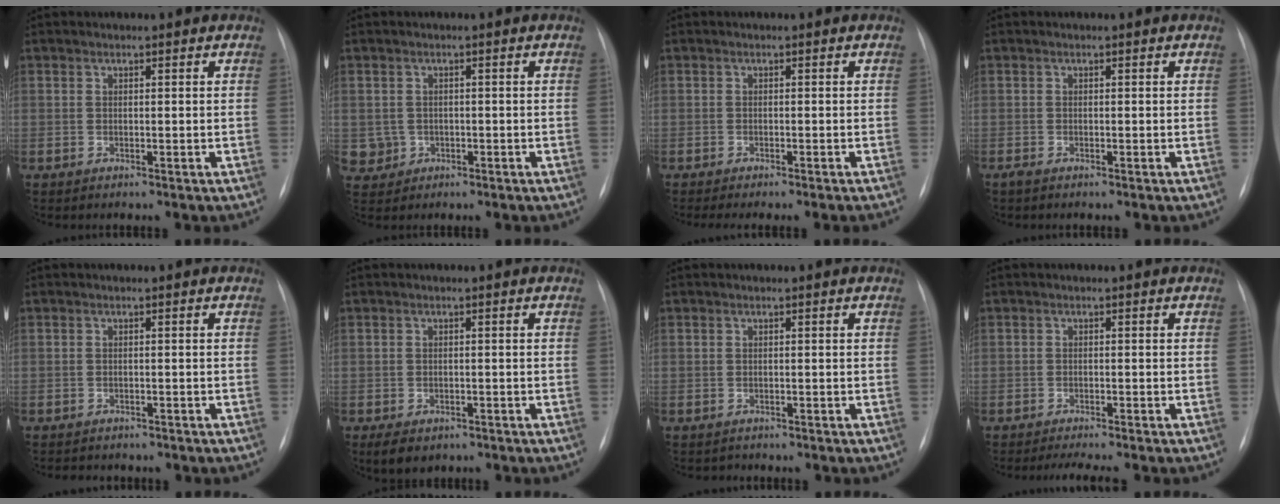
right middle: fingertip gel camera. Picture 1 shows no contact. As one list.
[{"total": 3.0, "force": [-0.6, 3.0, 0.3], "torque": [-0.001, 0.006, -0.004]}, {"total": 5.0, "force": [-4.2, -0.5, 2.5], "torque": [-0.020, -0.001, -0.057]}, {"total": 0.5, "force": [-0.4, 0.1, 0.3], "torque": [-0.006, -0.001, -0.009]}, {"total": 4.2, "force": [-3.5, 1.8, 1.4], "torque": [-0.022, -0.003, -0.035]}, {"total": 4.7, "force": [-3.2, 2.6, 2.2], "torque": [-0.032, -0.005, -0.041]}, {"total": 0.7, "force": [-0.6, 0.3, -0.2], "torque": [-0.002, 0.000, -0.011]}, {"total": 3.1, "force": [-2.7, 0.2, 1.6], "torque": [-0.027, -0.006, -0.041]}]